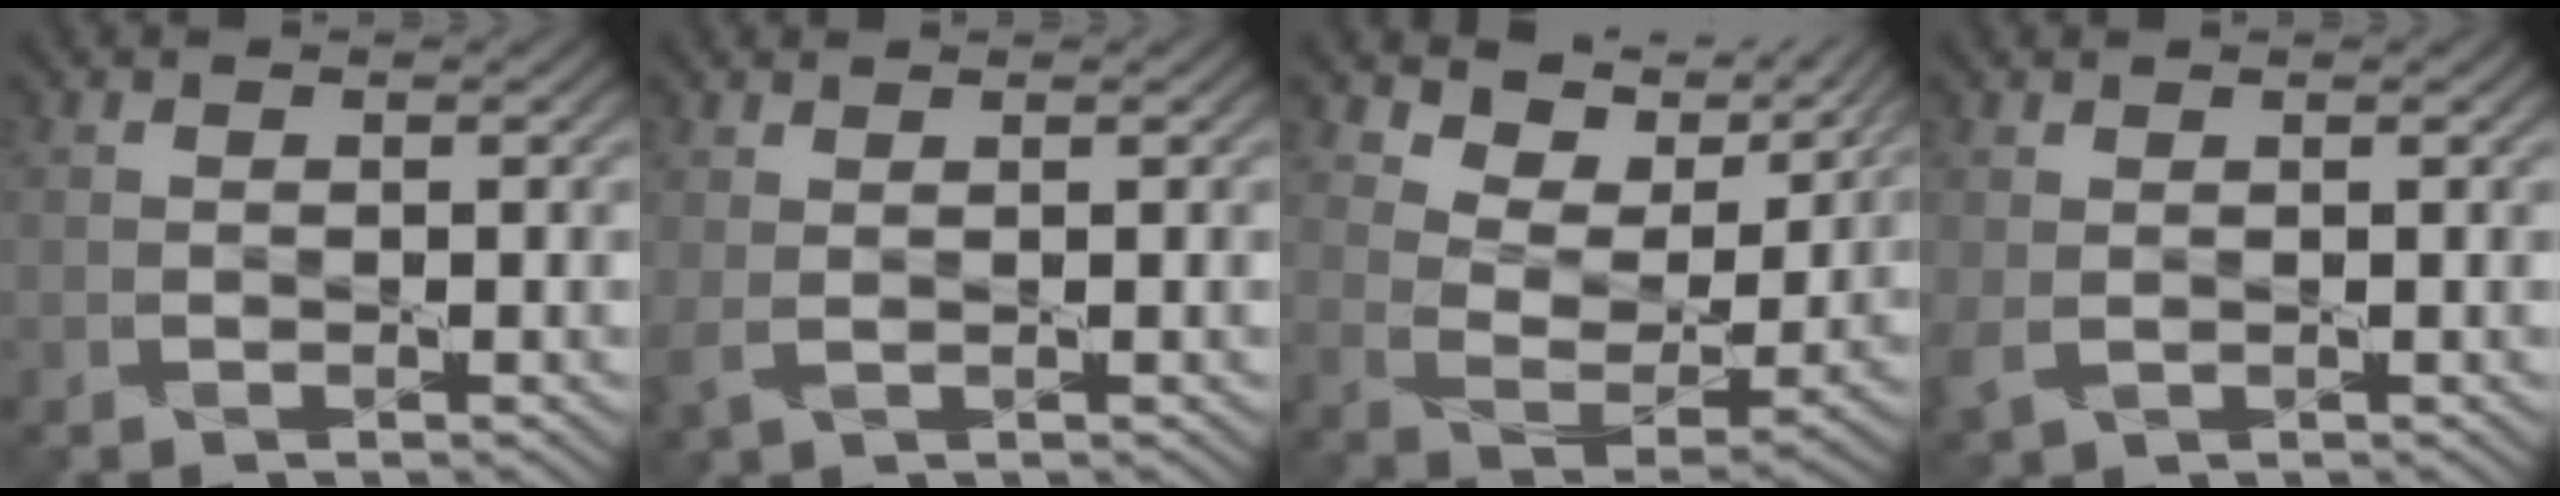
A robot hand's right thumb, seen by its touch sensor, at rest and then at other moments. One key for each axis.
{"total": 1.8, "fx": 0.9, "fy": 0.4, "fz": 1.5, "tx": -0.041, "ty": 0.004, "tz": 0.019}
{"total": 9.8, "fx": 6.9, "fy": 4.8, "fz": 5.0, "tx": -0.111, "ty": -0.009, "tz": 0.117}
{"total": 1.9, "fx": 0.3, "fy": 1.2, "fz": 1.5, "tx": -0.048, "ty": -0.005, "tz": 0.007}